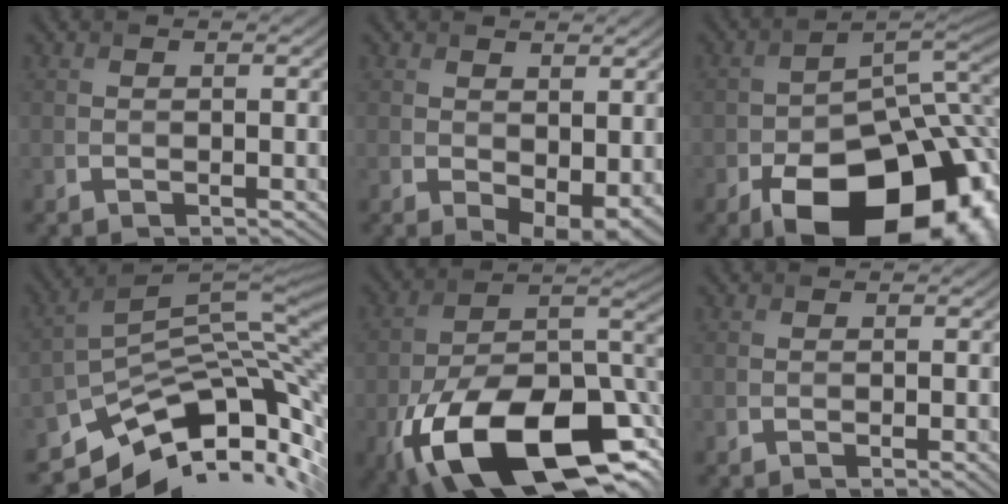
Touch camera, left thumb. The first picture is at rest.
{"total": 4.1, "force": [-0.3, 2.4, 3.3], "torque": [-0.052, -0.019, 0.010]}
{"total": 19.0, "force": [-8.8, 10.8, 12.9], "torque": [-0.182, -0.050, -0.110]}
{"total": 11.6, "force": [-6.4, 5.3, 8.1], "torque": [-0.160, -0.016, -0.099]}
{"total": 20.2, "force": [-11.0, 9.8, 13.8], "torque": [-0.261, -0.052, -0.162]}
{"total": 1.7, "force": [-0.9, 0.4, 1.4], "torque": [-0.018, 0.004, -0.013]}